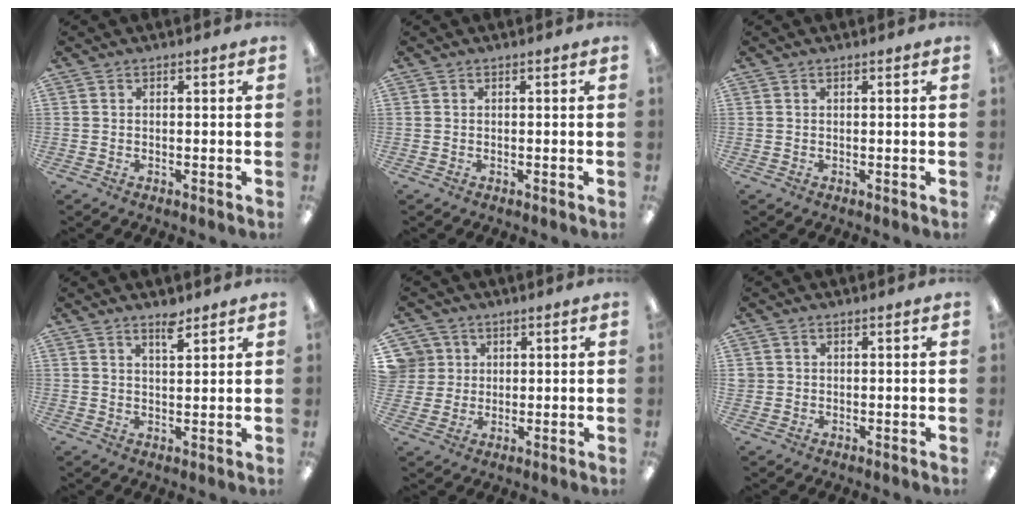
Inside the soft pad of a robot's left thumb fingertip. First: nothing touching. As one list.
[{"total": 0.0}, {"total": 0.0}, {"total": 4.0, "force": [3.2, 1.1, 2.1], "torque": [-0.023, -0.019, 0.052]}, {"total": 5.7, "force": [2.2, 5.2, -0.3], "torque": [-0.004, -0.004, 0.043]}, {"total": 1.2, "force": [0.4, 1.1, 0.2], "torque": [-0.005, 0.003, 0.007]}]